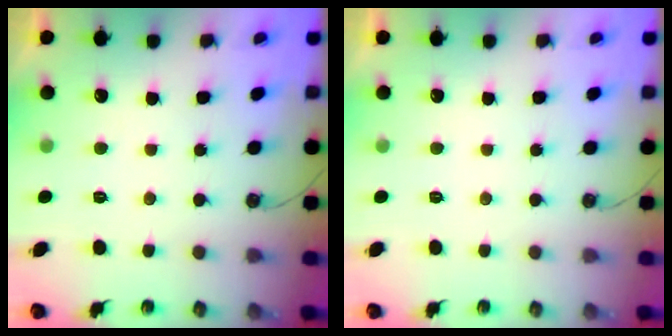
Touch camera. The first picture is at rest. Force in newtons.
{"total": 0.0}